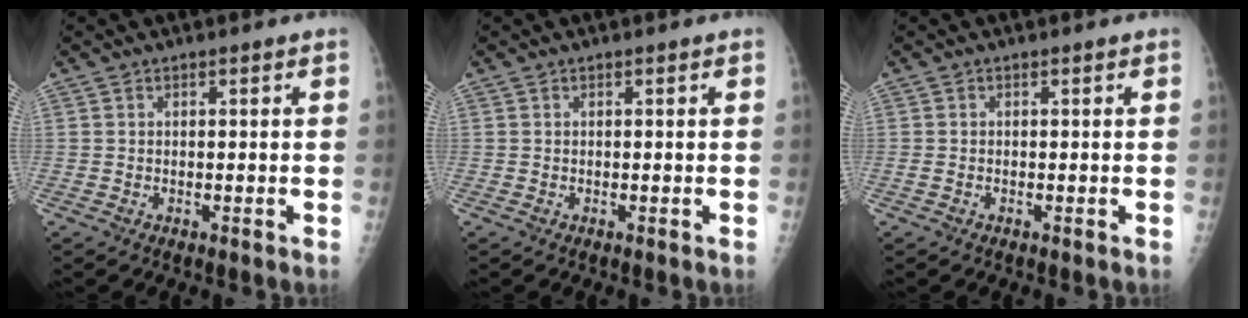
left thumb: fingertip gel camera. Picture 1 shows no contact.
{"total": 0.0}
{"total": 0.6, "force": [-0.1, 0.3, 0.5], "torque": [-0.011, 0.001, -0.002]}